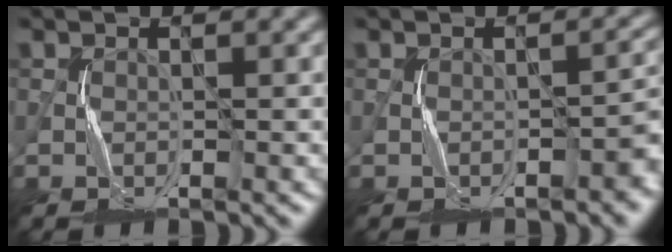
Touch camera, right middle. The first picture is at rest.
{"total": 2.5, "force": [-1.4, 1.0, 1.8], "torque": [-0.020, 0.005, -0.021]}